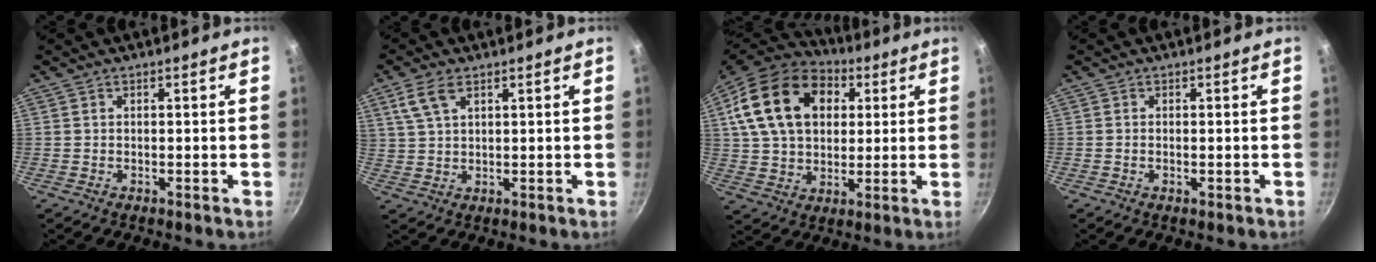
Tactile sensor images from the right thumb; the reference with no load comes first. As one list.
[{"total": 5.8, "force": [3.0, 3.0, 3.9], "torque": [-0.078, 0.000, 0.063]}, {"total": 21.9, "force": [6.7, 15.3, 14.2], "torque": [-0.238, 0.010, 0.111]}, {"total": 0.8, "force": [-0.2, 0.3, 0.7], "torque": [-0.011, 0.001, -0.003]}]